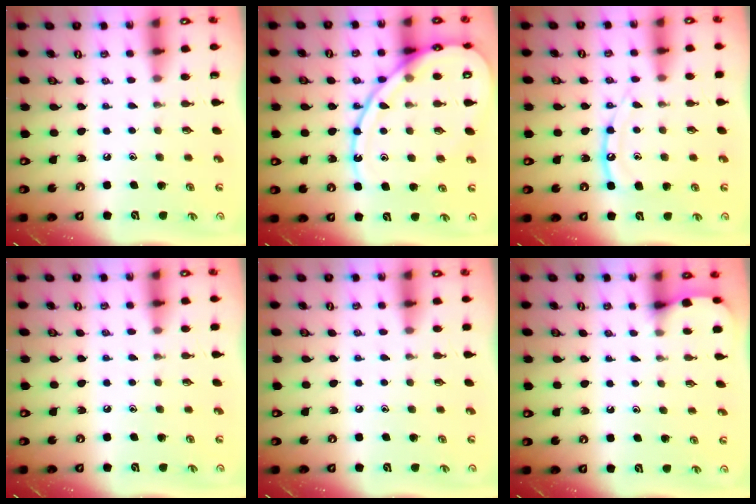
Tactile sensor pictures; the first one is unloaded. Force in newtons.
{"total": 16.5, "press": 16.4, "slide": 1.5}
{"total": 11.8, "press": 11.7, "slide": 1.1}
{"total": 4.0, "press": 4.0, "slide": 0.6}
{"total": 3.3, "press": 3.3, "slide": 0.5}
{"total": 3.0, "press": 2.9, "slide": 0.3}